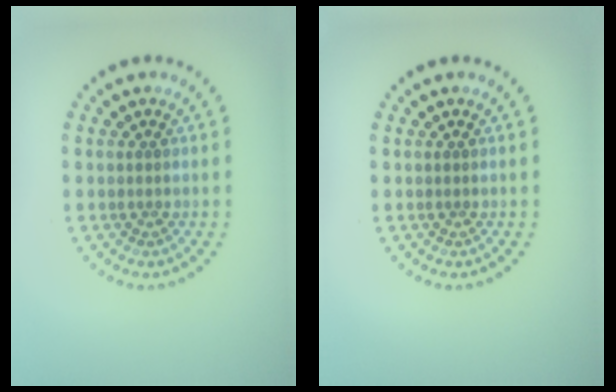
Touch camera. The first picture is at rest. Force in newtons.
{"total": 0.0}